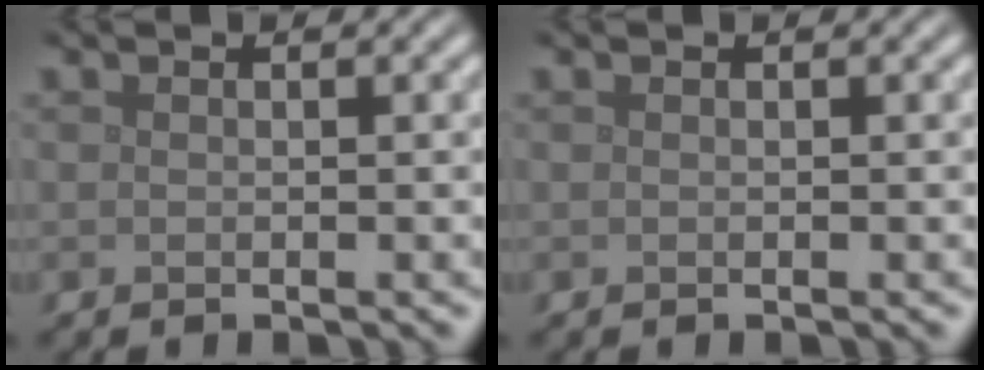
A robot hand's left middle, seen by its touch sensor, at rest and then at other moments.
{"total": 0.0}